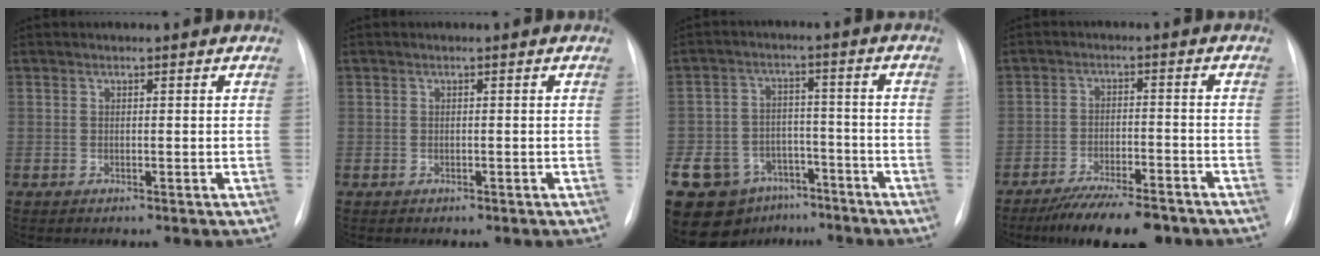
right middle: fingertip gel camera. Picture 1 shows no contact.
{"total": 0.6, "force": [-0.3, 0.5, 0.1], "torque": [-0.007, 0.002, -0.002]}
{"total": 19.7, "force": [-11.9, 13.5, 8.0], "torque": [-0.220, 0.012, -0.179]}
{"total": 11.5, "force": [-9.3, 2.7, 6.3], "torque": [-0.096, -0.014, -0.143]}